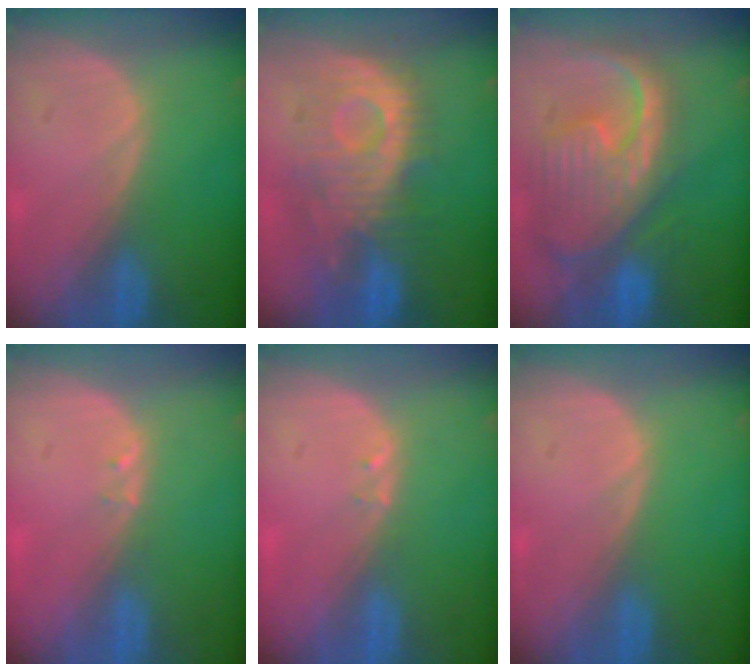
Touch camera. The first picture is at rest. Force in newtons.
{"total": 10.4, "press": 9.8, "slide": 3.3}
{"total": 12.5, "press": 10.7, "slide": 6.5}
{"total": 0.6, "press": 0.6, "slide": 0.2}
{"total": 0.6, "press": 0.6, "slide": 0.2}
{"total": 0.0}